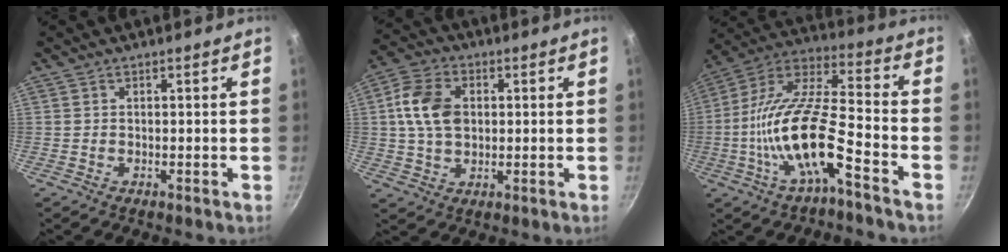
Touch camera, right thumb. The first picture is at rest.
{"total": 10.6, "force": [1.5, 7.4, 7.4], "torque": [-0.127, 0.012, 0.019]}
{"total": 17.6, "force": [-6.8, 5.3, 15.4], "torque": [-0.288, 0.050, -0.142]}